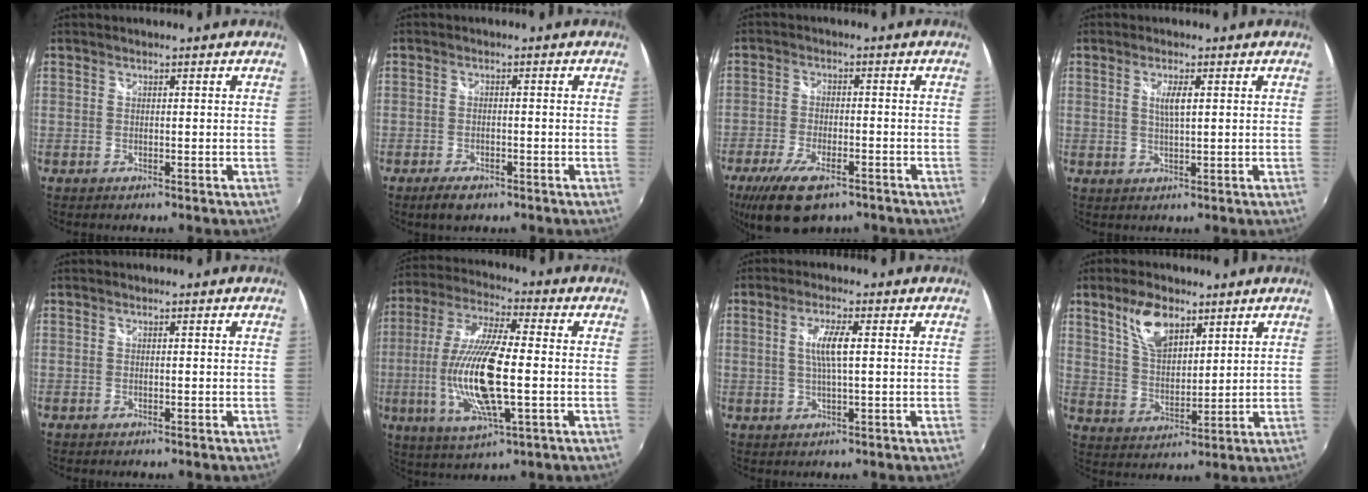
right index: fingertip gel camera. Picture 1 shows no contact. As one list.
[{"total": 4.0, "force": [-2.6, 1.8, 2.4], "torque": [-0.057, -0.011, -0.044]}, {"total": 11.5, "force": [-7.4, 4.5, 7.5], "torque": [-0.173, -0.030, -0.128]}, {"total": 3.2, "force": [0.9, 0.6, 3.0], "torque": [-0.054, -0.003, 0.015]}, {"total": 0.0}, {"total": 17.8, "force": [-2.7, 4.5, 17.0], "torque": [-0.339, -0.014, -0.048]}, {"total": 5.0, "force": [0.7, 0.6, 4.9], "torque": [-0.092, -0.002, 0.014]}, {"total": 9.3, "force": [5.5, 4.6, 6.0], "torque": [-0.110, 0.013, 0.110]}]